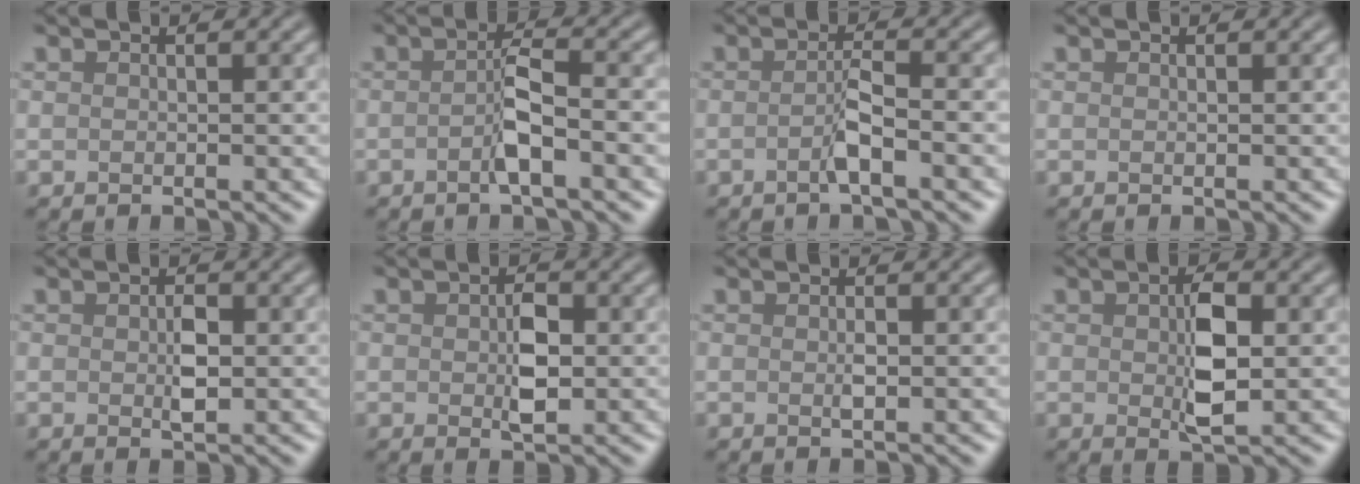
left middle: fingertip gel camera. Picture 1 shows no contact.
{"total": 3.0, "force": [-0.8, 0.4, 2.8], "torque": [-0.053, 0.006, -0.023]}
{"total": 2.2, "force": [-0.8, 0.2, 2.1], "torque": [-0.041, 0.005, -0.021]}
{"total": 0.0}
{"total": 1.8, "force": [0.1, 1.0, 1.5], "torque": [-0.030, -0.003, 0.001]}
{"total": 2.8, "force": [0.0, 1.5, 2.4], "torque": [-0.045, -0.005, -0.001]}
{"total": 0.8, "force": [0.1, 0.2, 0.8], "torque": [-0.016, -0.002, 0.000]}
{"total": 4.0, "force": [0.1, 1.8, 3.5], "torque": [-0.068, -0.002, 0.004]}